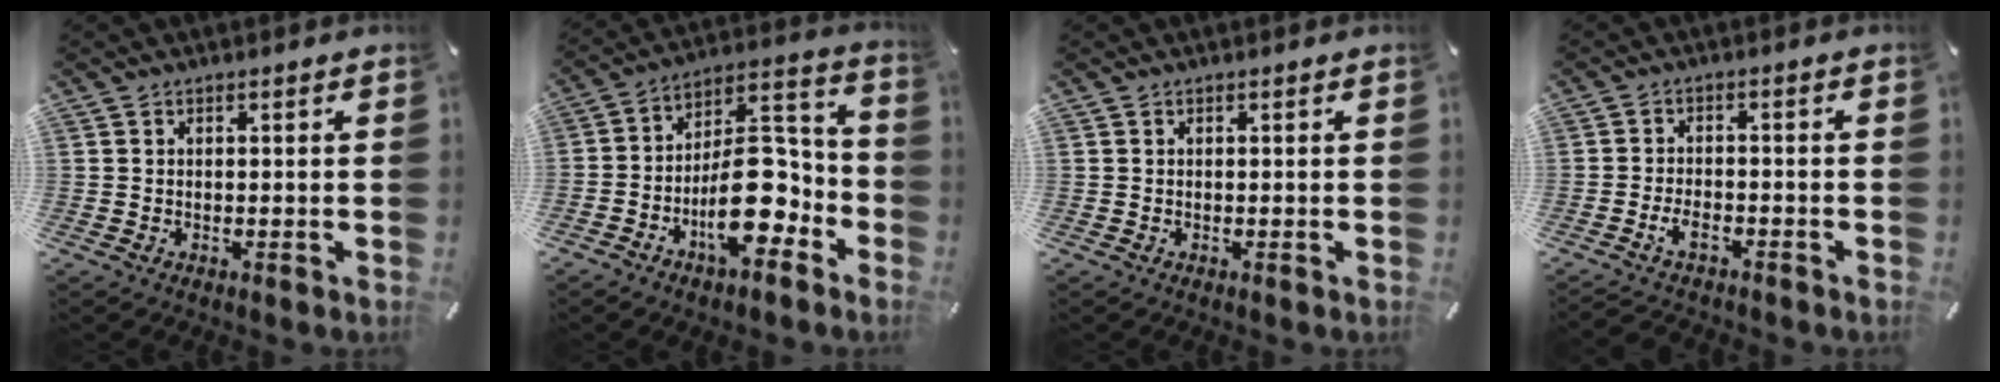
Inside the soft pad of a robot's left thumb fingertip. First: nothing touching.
{"total": 17.6, "force": [-6.2, 10.0, 13.1], "torque": [-0.193, 0.021, -0.098]}
{"total": 0.0}
{"total": 4.7, "force": [-3.1, 2.2, 2.7], "torque": [-0.062, 0.011, -0.063]}